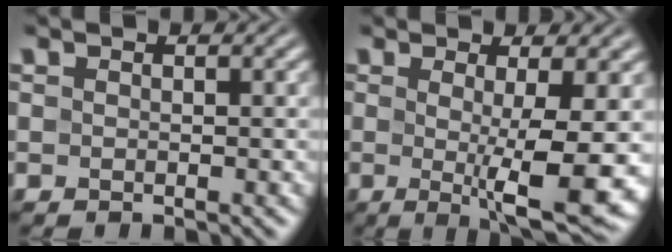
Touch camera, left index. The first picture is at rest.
{"total": 7.9, "force": [-0.8, 1.4, 7.8], "torque": [-0.112, -0.018, -0.008]}